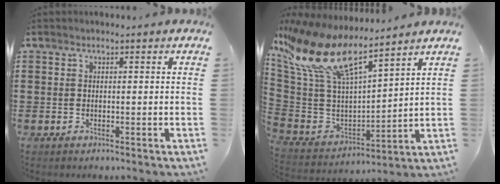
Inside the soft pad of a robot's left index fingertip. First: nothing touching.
{"total": 13.1, "force": [8.7, 3.8, 9.0], "torque": [-0.217, -0.055, 0.148]}